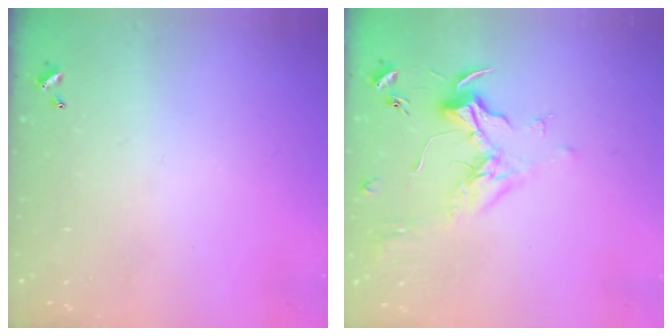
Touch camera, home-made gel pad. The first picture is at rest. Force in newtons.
{"total": 1.8, "press": 1.7, "slide": 0.8}